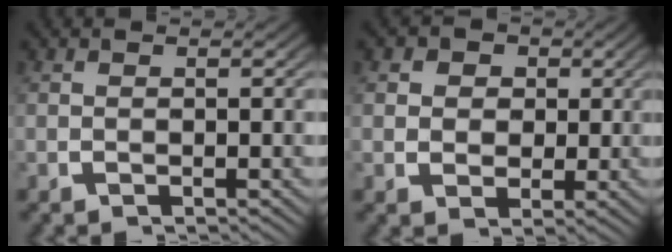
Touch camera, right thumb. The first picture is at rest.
{"total": 4.8, "force": [1.0, 4.1, 2.3], "torque": [-0.032, -0.017, 0.019]}